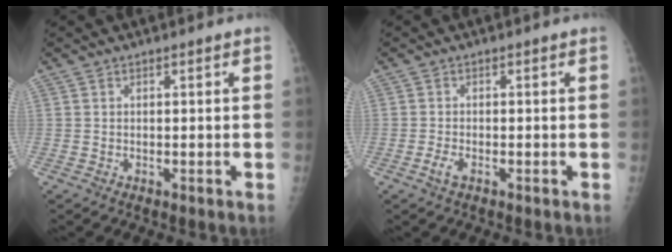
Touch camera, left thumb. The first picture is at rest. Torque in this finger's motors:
{"motor_torque": [-0.07, 0.06, 0.01, 0.00, 0.00]}